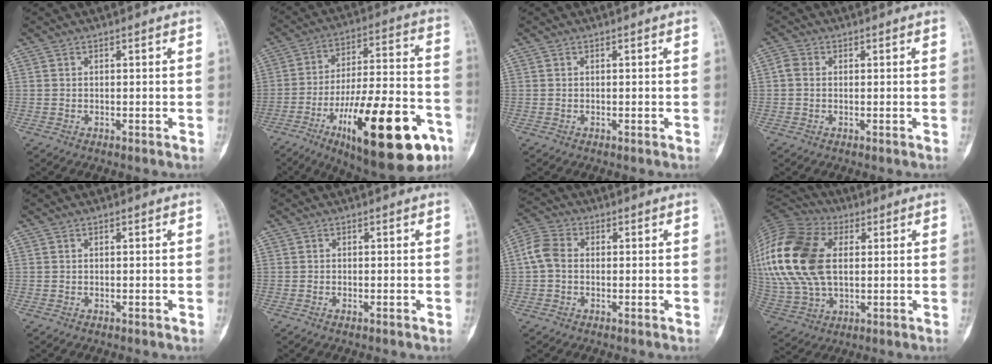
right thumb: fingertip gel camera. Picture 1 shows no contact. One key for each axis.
{"total": 28.3, "fx": -12.8, "fy": 9.1, "fz": 23.6, "tx": -0.339, "ty": 0.060, "tz": -0.188}
{"total": 0.0}
{"total": 2.3, "fx": 0.2, "fy": 1.8, "fz": 1.3, "tx": -0.025, "ty": 0.006, "tz": 0.001}
{"total": 0.0}
{"total": 0.6, "fx": -0.3, "fy": 0.1, "fz": 0.5, "tx": -0.010, "ty": 0.001, "tz": -0.006}
{"total": 5.8, "fx": 0.2, "fy": 4.4, "fz": 3.8, "tx": -0.082, "ty": 0.019, "tz": -0.004}
{"total": 26.4, "fx": 4.9, "fy": 16.6, "fz": 20.0, "tx": -0.464, "ty": 0.015, "tz": 0.092}